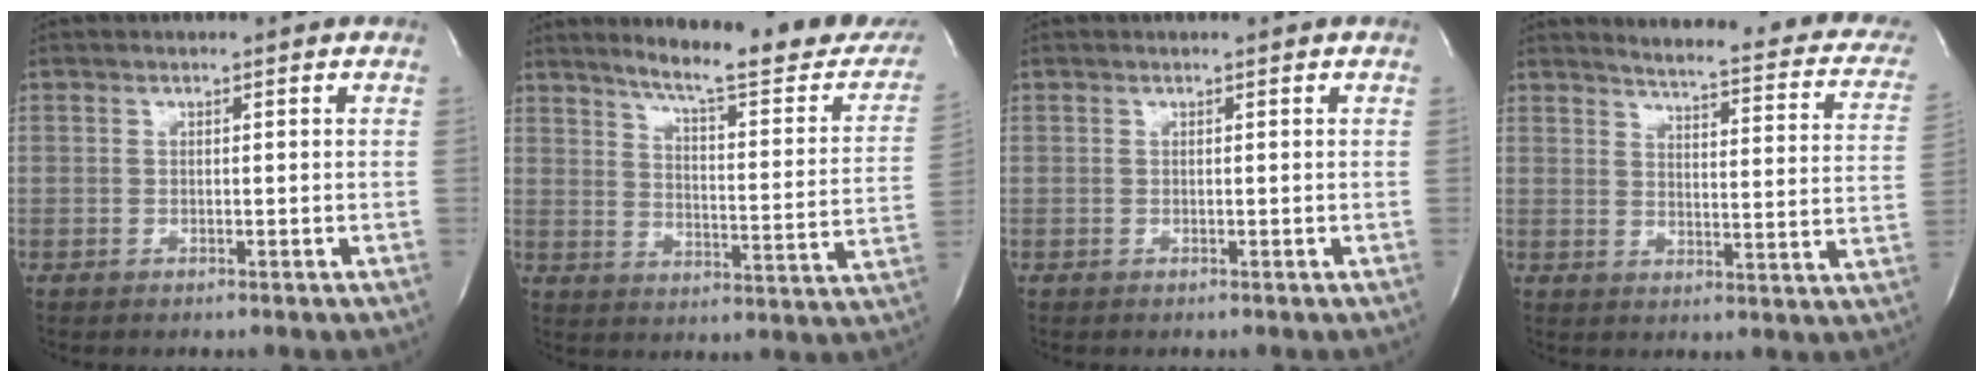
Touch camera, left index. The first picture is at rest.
{"total": 21.6, "force": [18.6, 2.5, 10.8], "torque": [-0.142, -0.058, 0.230]}
{"total": 0.0}
{"total": 19.9, "force": [17.8, 3.7, 8.1], "torque": [-0.089, -0.054, 0.190]}